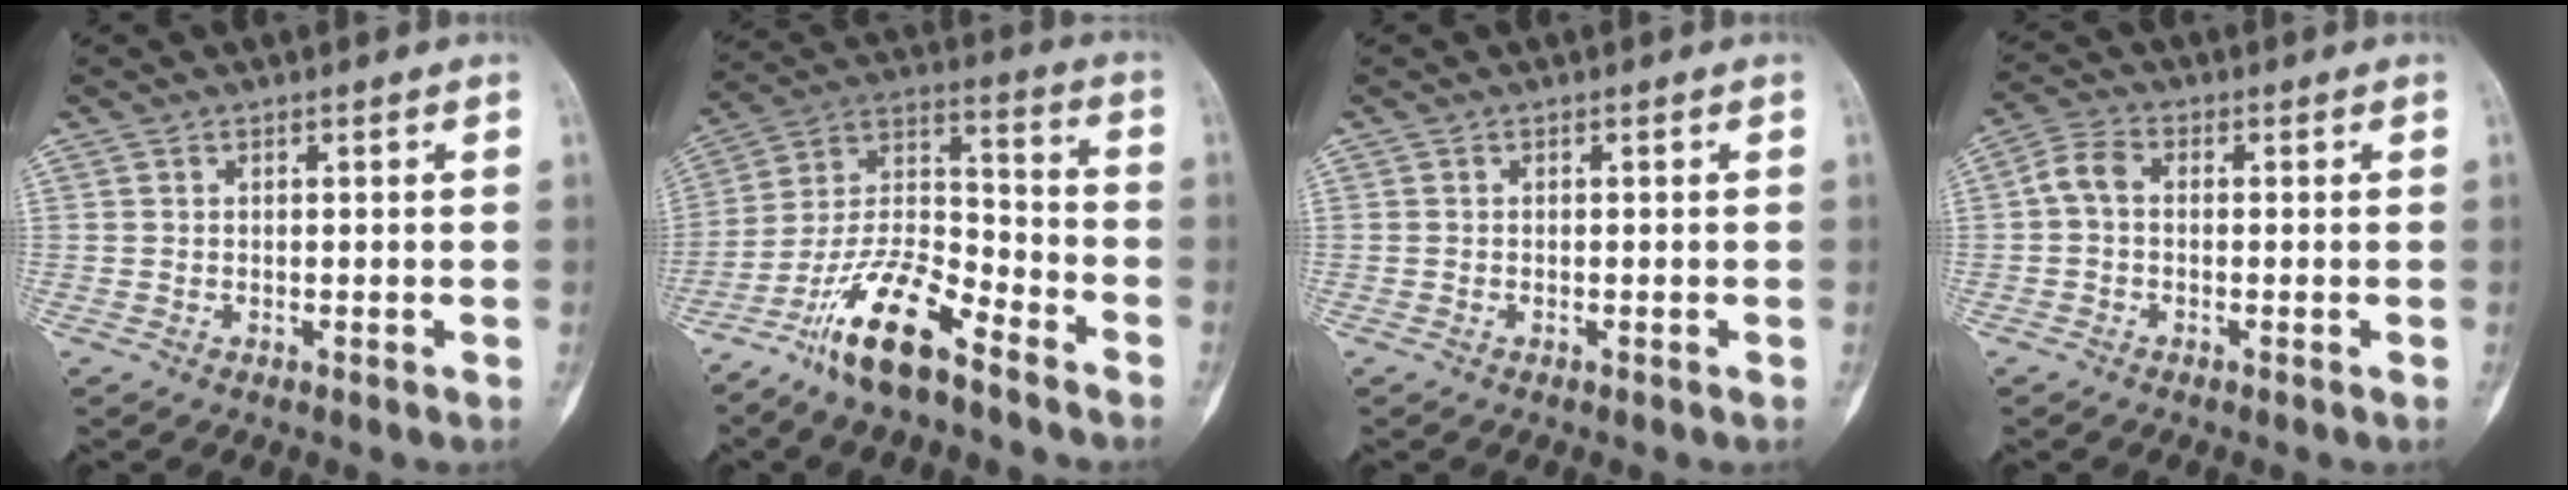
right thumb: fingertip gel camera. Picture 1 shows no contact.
{"total": 15.4, "force": [-10.6, 4.7, 10.1], "torque": [-0.188, 0.077, -0.202]}
{"total": 0.0}
{"total": 4.2, "force": [-0.2, 2.8, 3.2], "torque": [-0.061, 0.014, -0.015]}